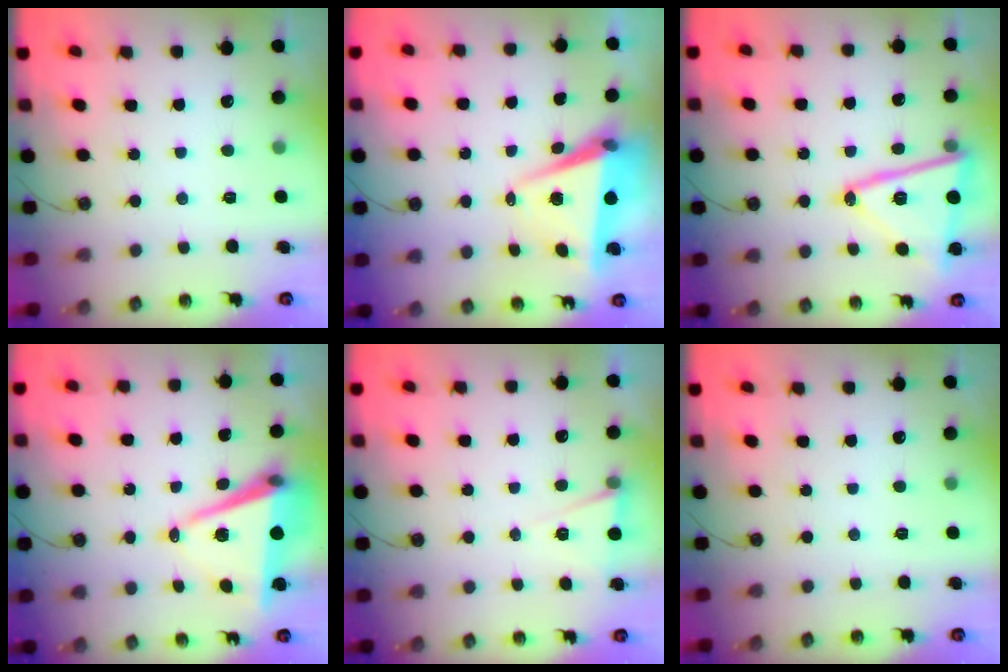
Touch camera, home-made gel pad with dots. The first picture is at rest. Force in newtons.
{"total": 6.6, "press": 4.7, "slide": 4.7}
{"total": 18.7, "press": 18.6, "slide": 1.3}
{"total": 10.4, "press": 9.6, "slide": 3.9}
{"total": 5.7, "press": 3.3, "slide": 4.6}
{"total": 0.0}